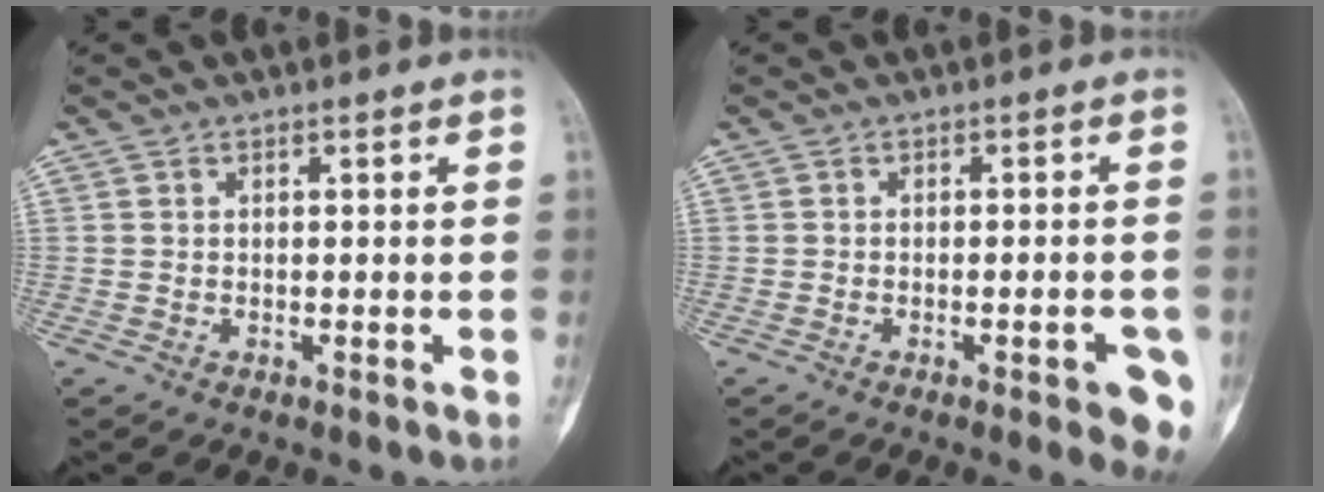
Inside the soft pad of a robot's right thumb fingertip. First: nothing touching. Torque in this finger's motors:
{"motor_torque": [-0.18, 0.25, 0.17, -0.03, 0.03]}